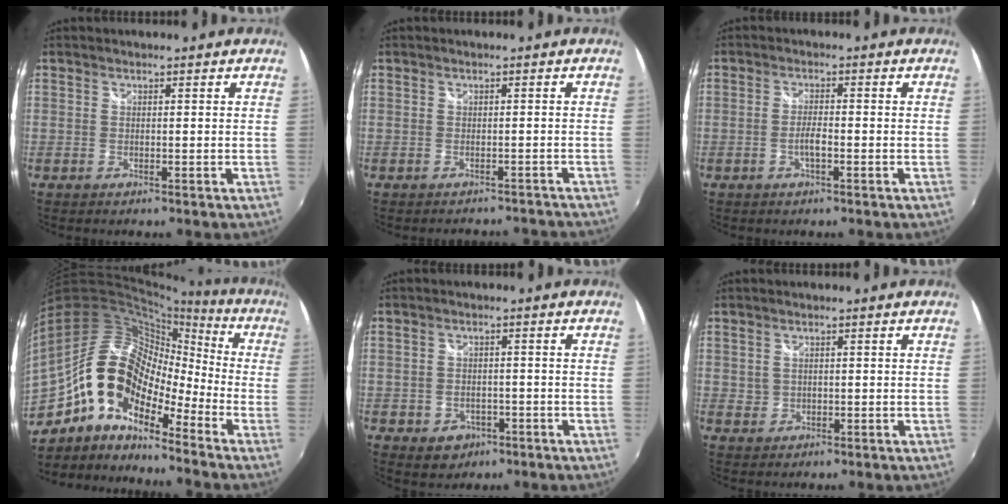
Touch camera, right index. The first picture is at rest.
{"total": 7.5, "force": [-6.7, 2.8, 1.8], "torque": [-0.028, 0.000, -0.076]}
{"total": 2.4, "force": [-1.1, 0.4, 2.1], "torque": [-0.044, 0.002, -0.021]}
{"total": 17.7, "force": [-9.5, 9.9, 11.1], "torque": [-0.202, 0.003, -0.192]}
{"total": 4.9, "force": [-2.2, 4.0, 1.8], "torque": [-0.045, 0.003, -0.021]}
{"total": 1.6, "force": [0.3, 1.5, 0.5], "torque": [-0.005, 0.002, 0.005]}